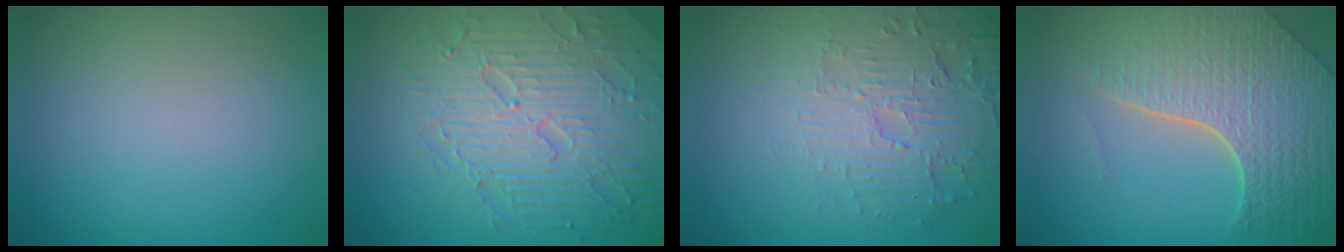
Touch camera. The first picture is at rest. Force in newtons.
{"total": 8.4, "press": 6.1, "slide": 5.8}
{"total": 5.5, "press": 3.5, "slide": 4.2}
{"total": 7.9, "press": 5.7, "slide": 5.4}